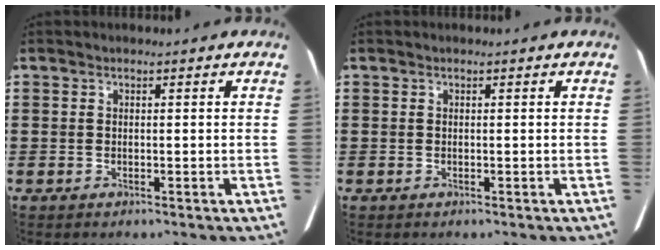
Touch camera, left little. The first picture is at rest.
{"total": 0.0}